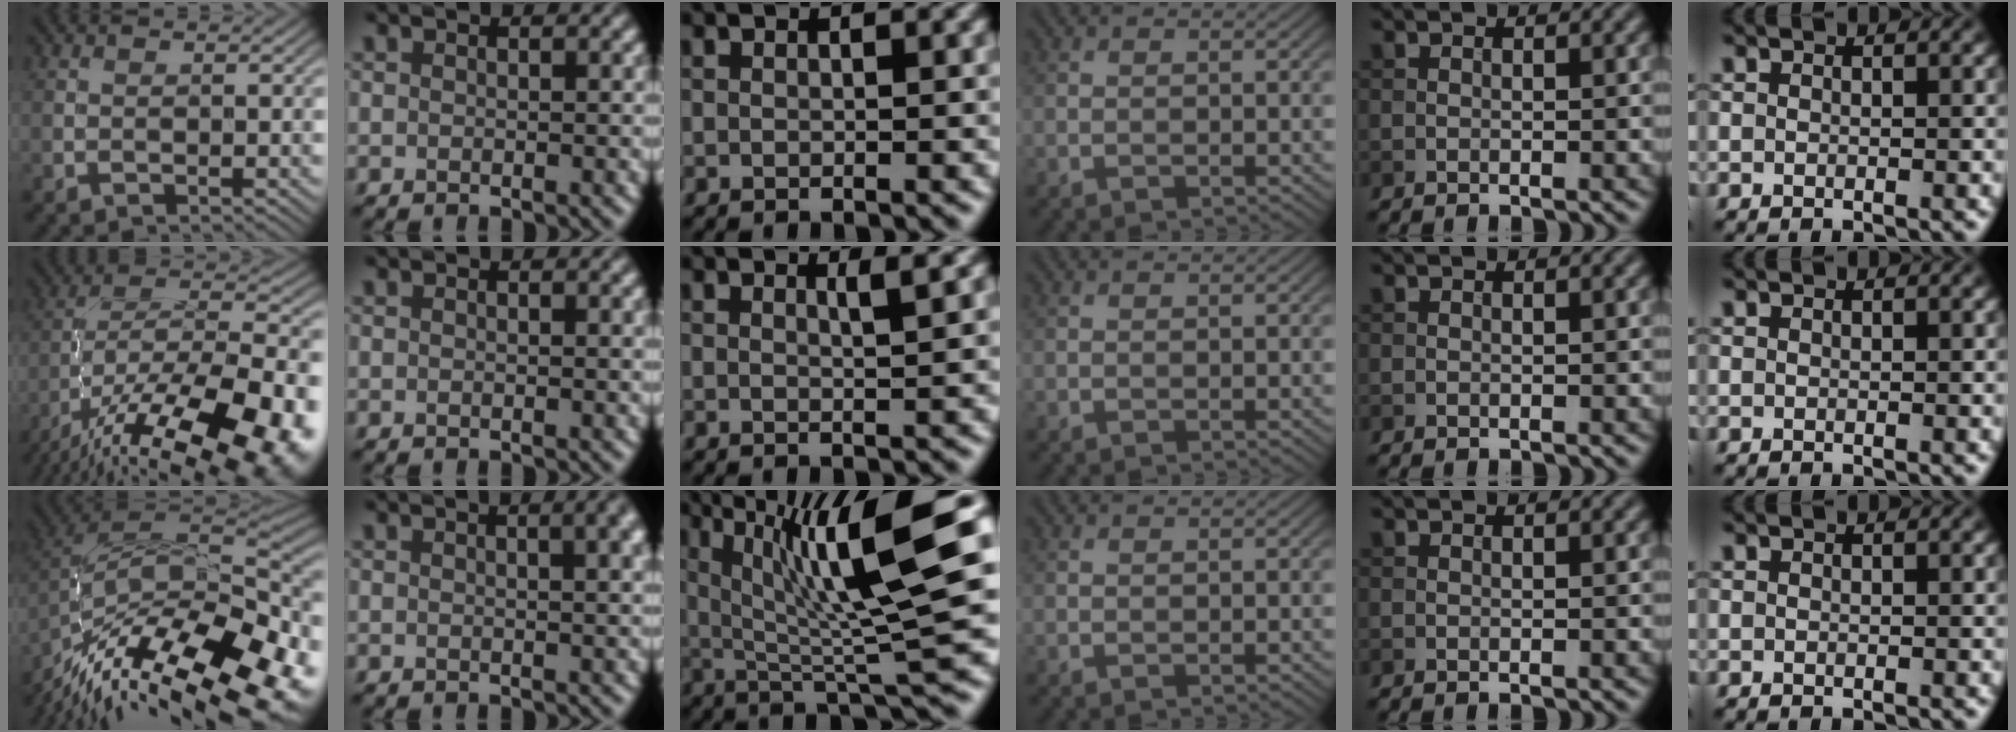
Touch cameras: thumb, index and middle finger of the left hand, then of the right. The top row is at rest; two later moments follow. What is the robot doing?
{"motion": "screw", "object": "dispenser bottle"}